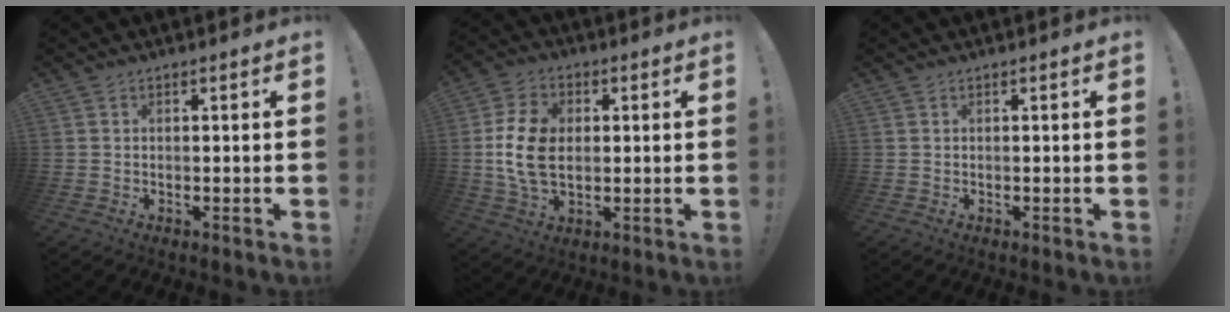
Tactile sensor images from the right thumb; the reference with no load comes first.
{"total": 13.6, "force": [0.1, 9.5, 9.7], "torque": [-0.188, 0.006, 0.004]}
{"total": 0.0}